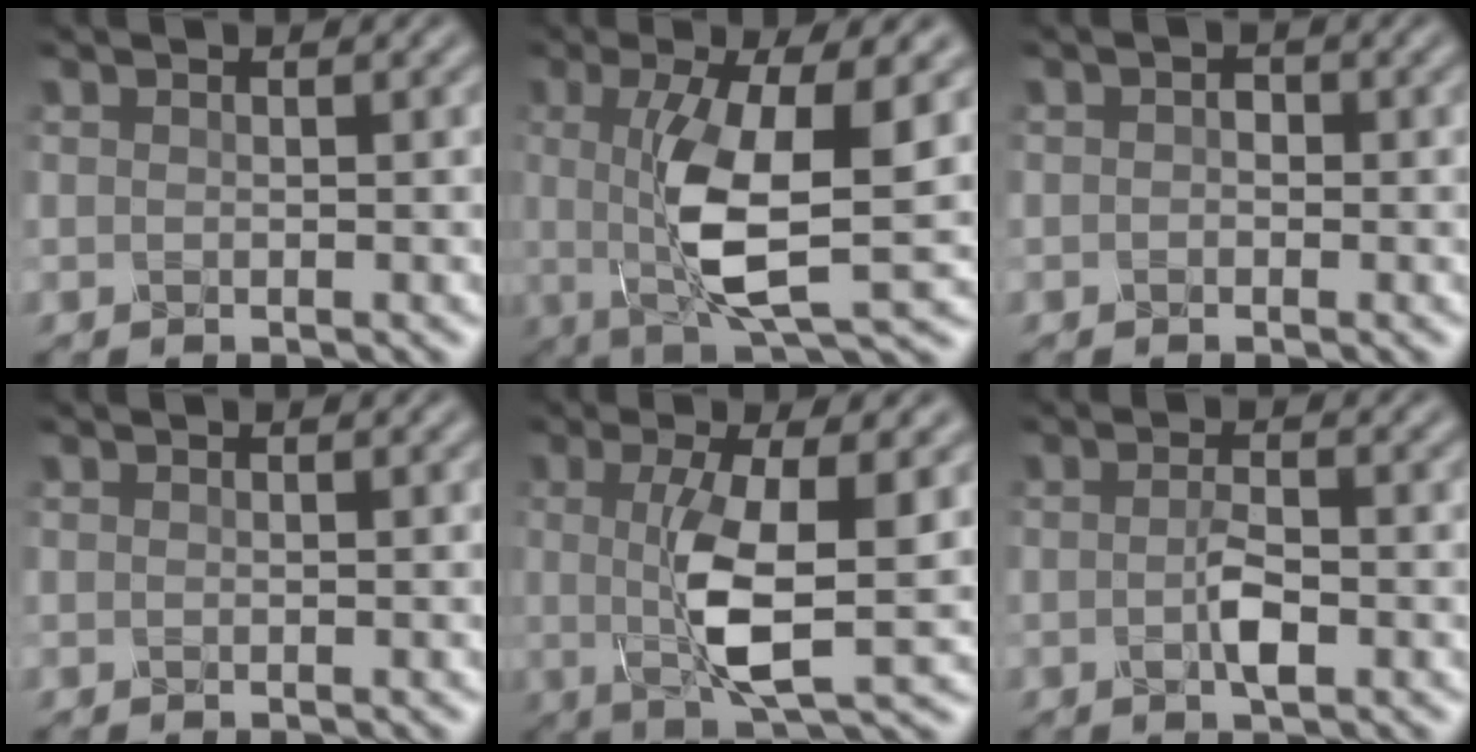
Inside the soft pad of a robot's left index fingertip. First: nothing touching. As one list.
[{"total": 8.4, "force": [-0.3, 2.0, 8.1], "torque": [-0.149, -0.016, -0.004]}, {"total": 1.2, "force": [-0.7, 0.8, 0.5], "torque": [-0.004, 0.000, -0.022]}, {"total": 0.0}, {"total": 6.7, "force": [-0.4, 1.5, 6.5], "torque": [-0.124, -0.008, -0.008]}, {"total": 2.6, "force": [-1.1, 0.9, 2.2], "torque": [-0.049, -0.002, -0.023]}]